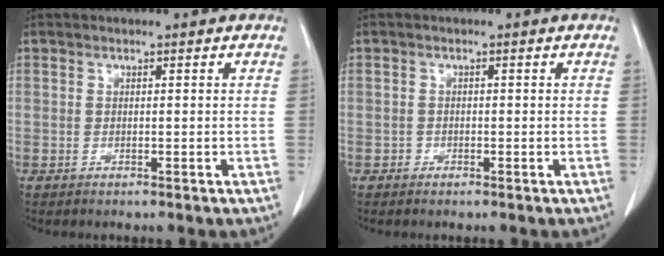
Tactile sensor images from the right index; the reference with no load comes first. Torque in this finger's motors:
{"motor_torque": [-0.70, 0.38, -0.98, -0.19]}